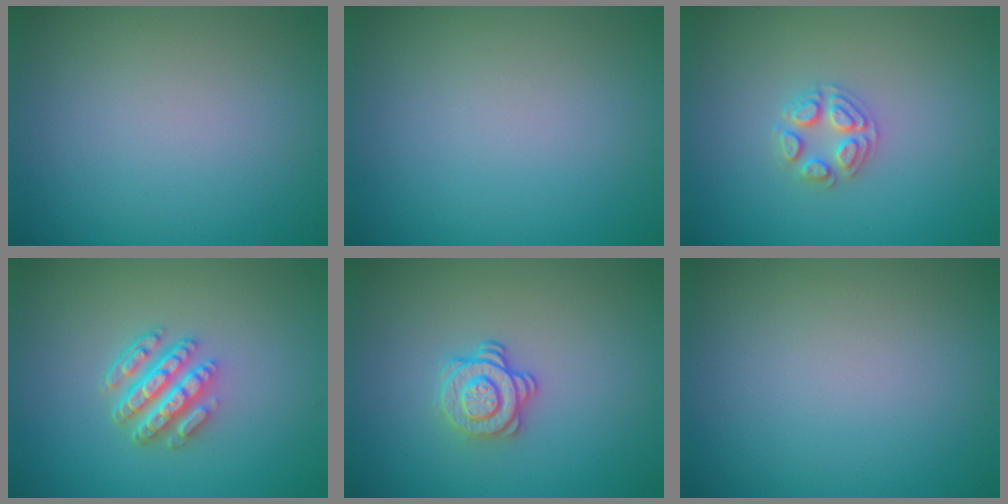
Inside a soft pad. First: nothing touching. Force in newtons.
{"total": 0.0}
{"total": 2.5, "press": 2.5, "slide": 0.3}
{"total": 4.7, "press": 3.5, "slide": 3.1}
{"total": 2.4, "press": 2.0, "slide": 1.4}
{"total": 0.0}